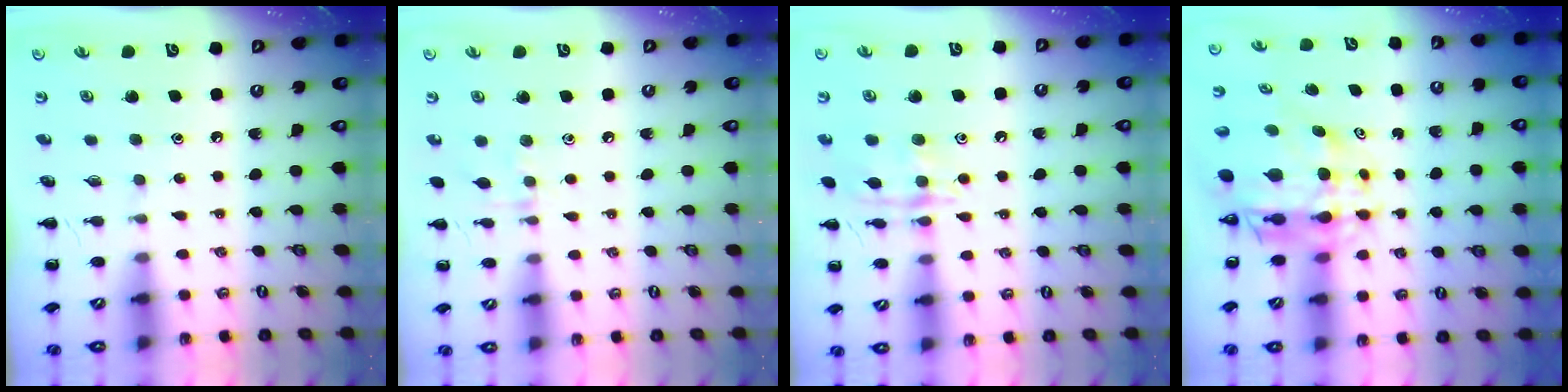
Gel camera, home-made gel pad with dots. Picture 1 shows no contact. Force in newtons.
{"total": 5.9, "press": 5.7, "slide": 1.2}
{"total": 11.9, "press": 11.9, "slide": 0.6}
{"total": 10.4, "press": 9.8, "slide": 3.5}